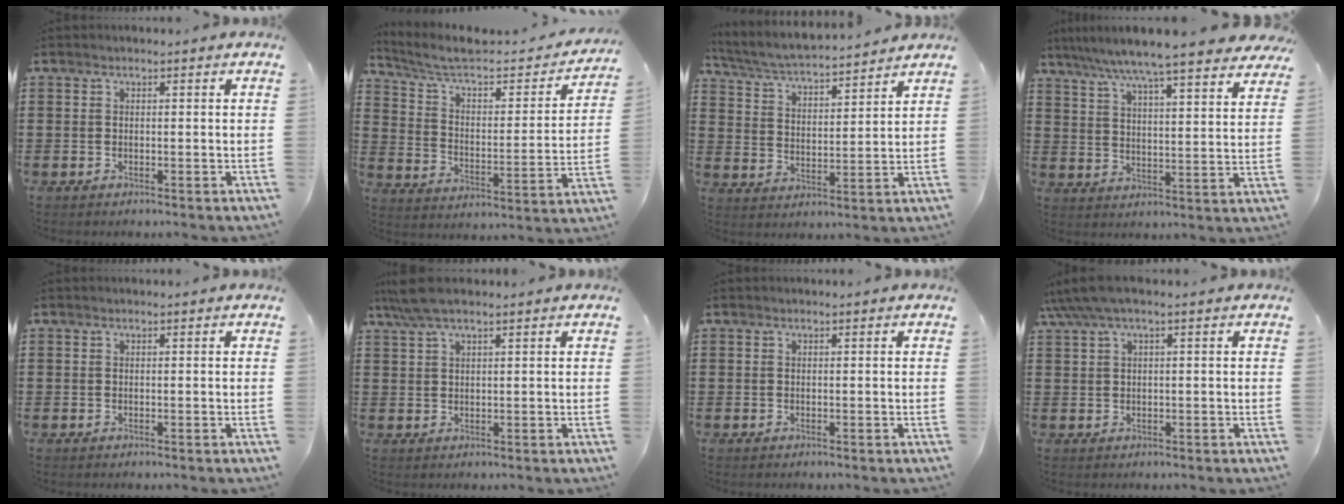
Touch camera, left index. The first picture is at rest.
{"total": 7.1, "force": [5.8, 1.8, 3.6], "torque": [-0.096, -0.036, 0.096]}
{"total": 4.8, "force": [4.5, 0.0, 1.5], "torque": [-0.050, -0.032, 0.074]}
{"total": 7.0, "force": [6.2, -0.5, 3.2], "torque": [-0.087, -0.039, 0.102]}
{"total": 0.0}
{"total": 4.7, "force": [3.2, 0.9, 3.3], "torque": [-0.070, 0.006, 0.060]}
{"total": 0.0}
{"total": 2.7, "force": [1.2, 0.4, 2.4], "torque": [-0.062, -0.004, 0.016]}